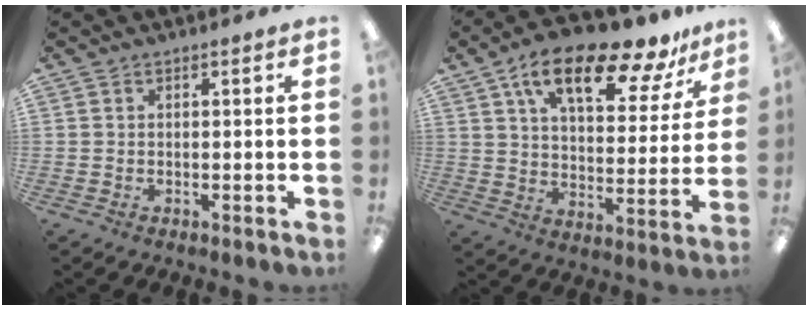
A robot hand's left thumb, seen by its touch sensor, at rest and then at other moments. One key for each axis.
{"total": 18.4, "fx": 12.5, "fy": 6.9, "fz": 11.6, "tx": -0.185, "ty": -0.065, "tz": 0.206}